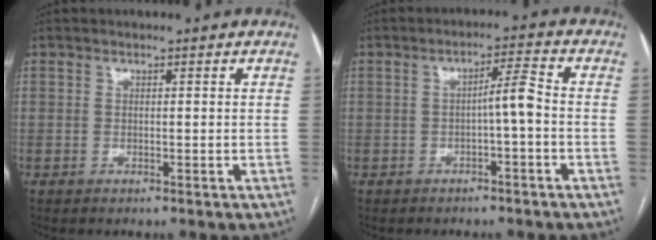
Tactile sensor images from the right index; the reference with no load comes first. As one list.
[{"total": 3.9, "force": [-0.9, 0.0, 3.8], "torque": [-0.058, 0.012, -0.014]}]